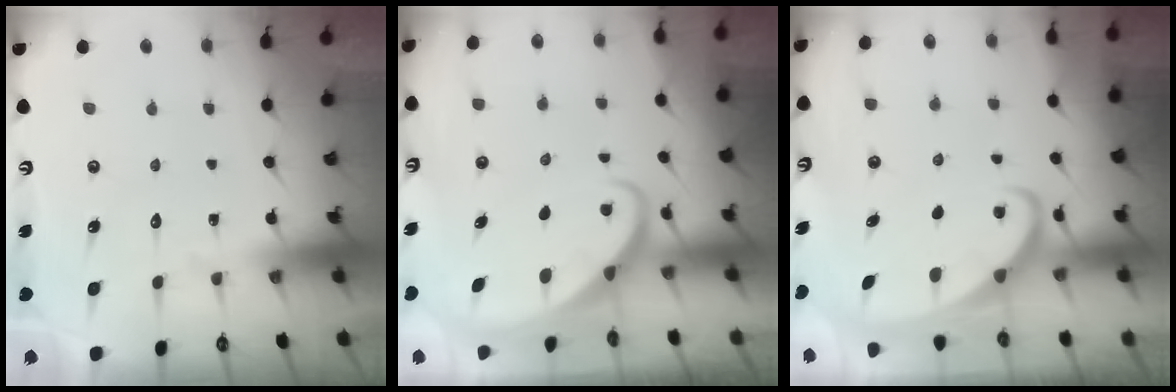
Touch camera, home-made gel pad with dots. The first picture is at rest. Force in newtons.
{"total": 3.1, "press": 3.0, "slide": 0.5}
{"total": 2.0, "press": 2.0, "slide": 0.3}